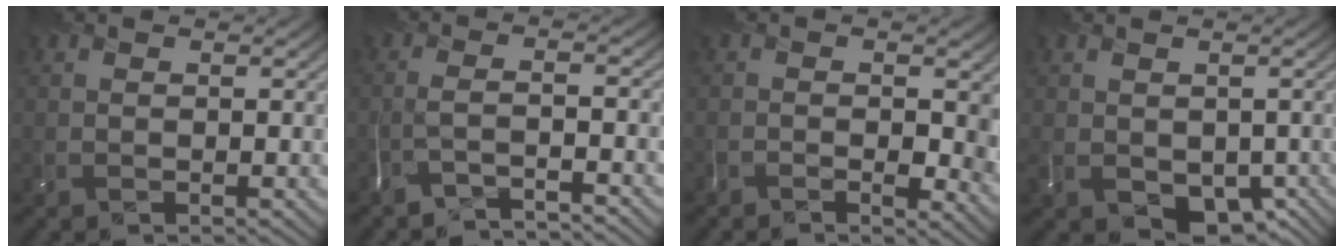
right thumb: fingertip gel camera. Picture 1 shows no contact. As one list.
[{"total": 3.7, "force": [-3.4, -0.5, 1.2], "torque": [-0.002, 0.001, -0.078]}, {"total": 7.0, "force": [-1.6, 3.9, 5.7], "torque": [-0.079, -0.023, -0.019]}, {"total": 5.9, "force": [-1.6, 4.5, 3.5], "torque": [-0.067, -0.030, -0.010]}]